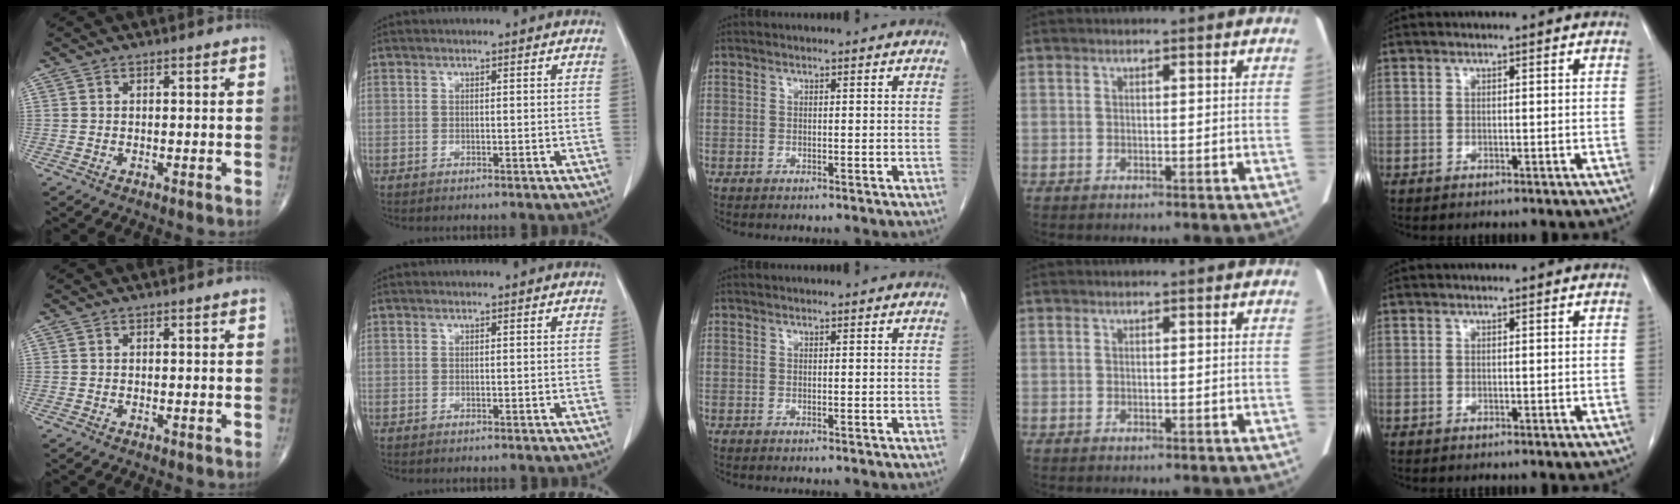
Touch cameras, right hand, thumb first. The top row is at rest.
{}